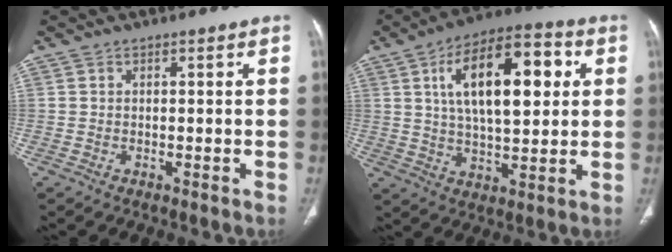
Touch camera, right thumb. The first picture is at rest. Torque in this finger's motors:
{"motor_torque": [-0.90, 1.62, 1.39, -0.08, 0.22]}